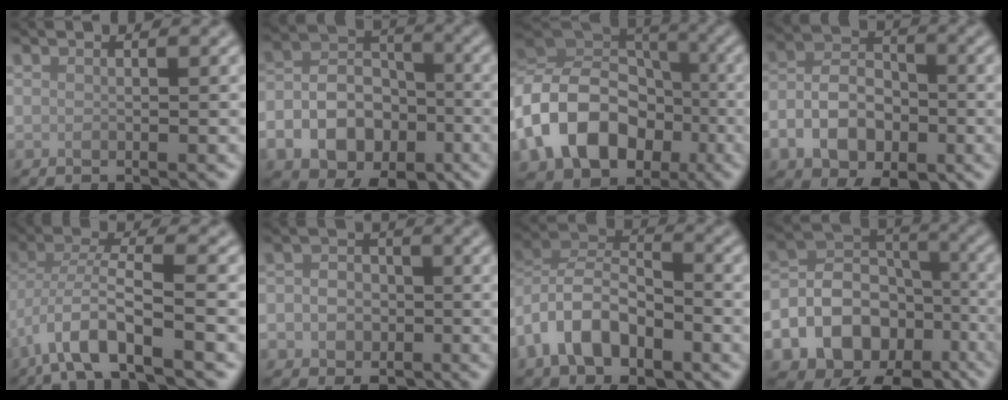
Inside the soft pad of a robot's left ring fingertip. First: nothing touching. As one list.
[{"total": 8.5, "force": [-3.2, 5.9, 5.2], "torque": [-0.092, -0.009, -0.057]}, {"total": 12.9, "force": [-3.9, 10.3, 6.9], "torque": [-0.153, -0.002, -0.082]}, {"total": 6.9, "force": [-2.4, 4.5, 4.6], "torque": [-0.082, 0.000, -0.049]}, {"total": 6.6, "force": [-3.3, 1.8, 5.4], "torque": [-0.098, 0.003, -0.068]}, {"total": 4.4, "force": [-0.9, 3.8, 2.1], "torque": [-0.010, 0.005, -0.035]}, {"total": 7.9, "force": [-3.7, 4.5, 5.3], "torque": [-0.094, 0.010, -0.080]}, {"total": 13.4, "force": [-6.1, 10.1, 6.3], "torque": [-0.134, -0.014, -0.109]}]